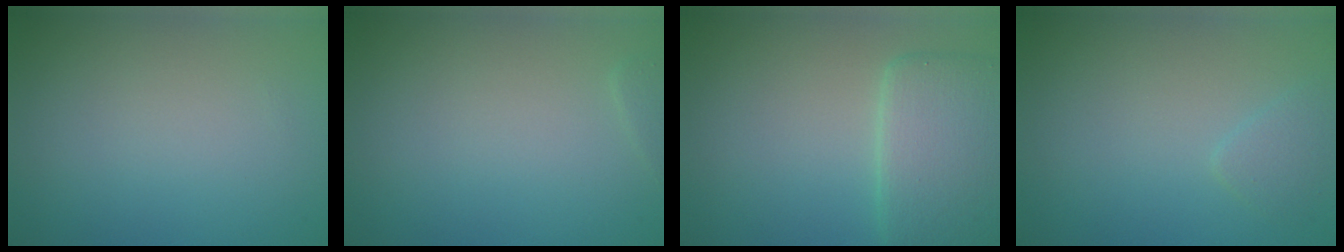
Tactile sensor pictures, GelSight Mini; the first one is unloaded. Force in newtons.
{"total": 0.5, "press": 0.5, "slide": 0.0}
{"total": 5.2, "press": 5.2, "slide": 0.2}
{"total": 1.2, "press": 1.2, "slide": 0.1}